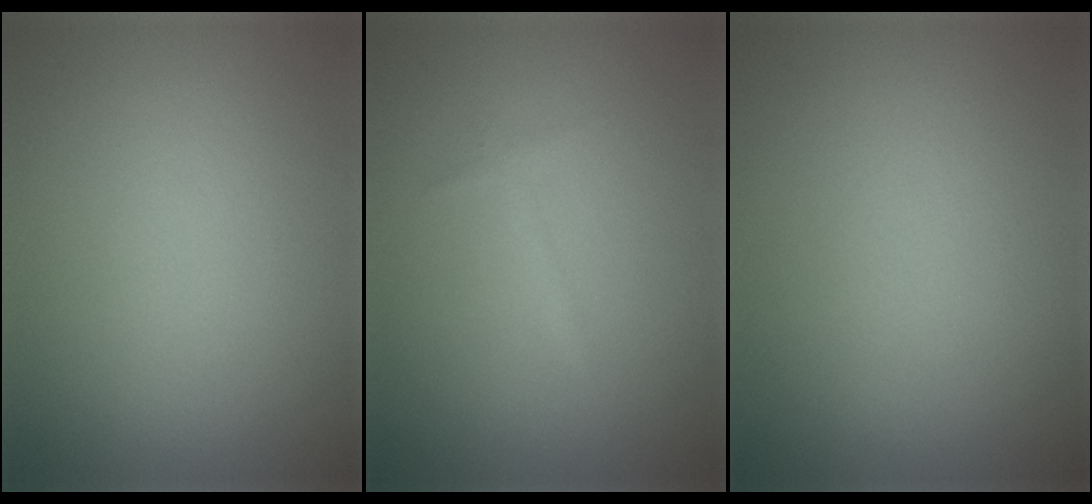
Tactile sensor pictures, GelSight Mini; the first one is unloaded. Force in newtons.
{"total": 0.7, "press": 0.7, "slide": 0.1}
{"total": 0.0}